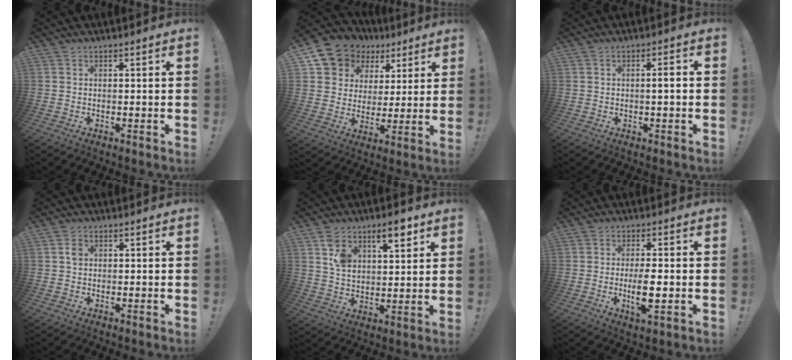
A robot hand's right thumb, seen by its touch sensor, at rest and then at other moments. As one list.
[{"total": 9.7, "force": [5.3, 7.8, 2.2], "torque": [-0.049, -0.043, 0.111]}, {"total": 2.7, "force": [-0.5, 0.1, 2.7], "torque": [-0.051, 0.003, -0.013]}, {"total": 1.5, "force": [0.1, 1.3, 0.8], "torque": [-0.008, 0.002, -0.001]}, {"total": 9.7, "force": [5.9, 4.9, 5.9], "torque": [-0.092, -0.021, 0.106]}, {"total": 8.2, "force": [-1.3, 2.1, 7.8], "torque": [-0.147, -0.011, -0.027]}]